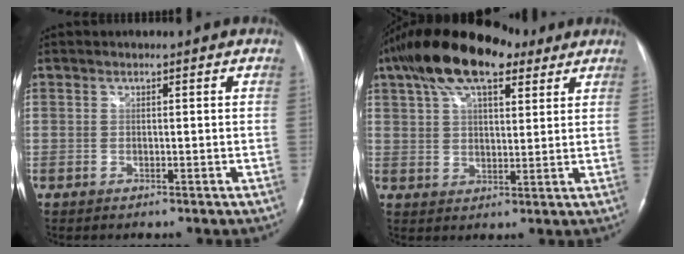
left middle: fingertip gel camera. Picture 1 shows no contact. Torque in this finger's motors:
{"motor_torque": [1.81, -0.33, 0.37, 0.21]}